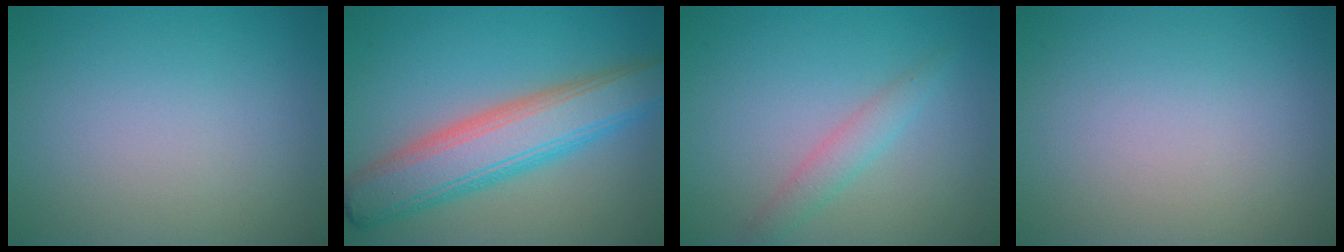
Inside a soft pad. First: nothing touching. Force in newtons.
{"total": 7.7, "press": 7.6, "slide": 0.5}
{"total": 1.9, "press": 1.9, "slide": 0.1}
{"total": 0.0}